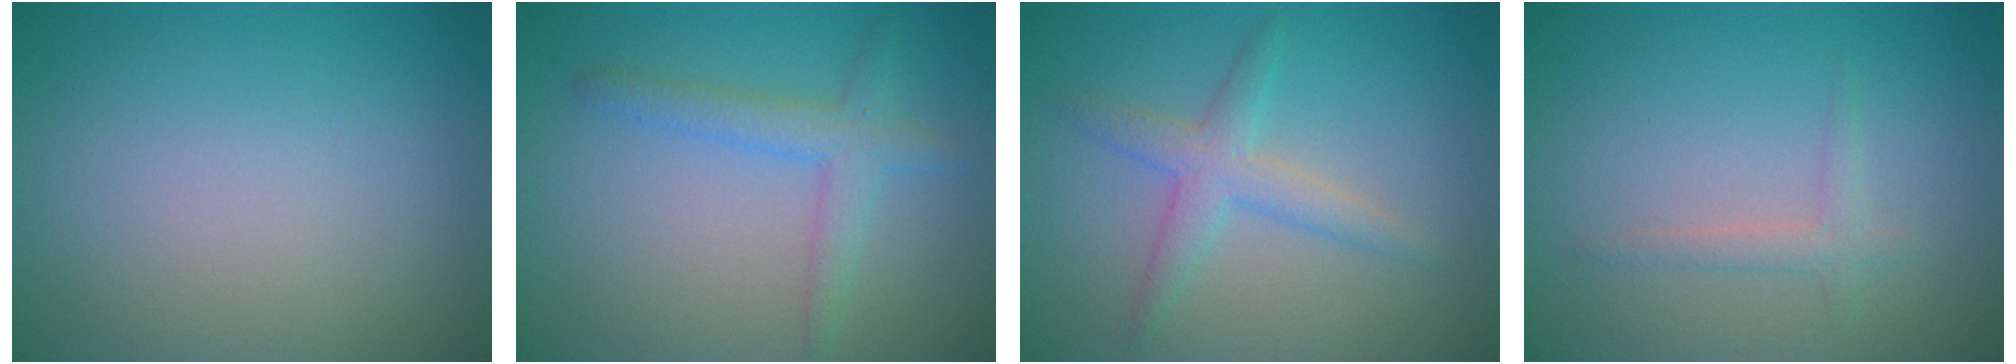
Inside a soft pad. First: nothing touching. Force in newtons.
{"total": 2.9, "press": 2.9, "slide": 0.1}
{"total": 3.0, "press": 3.0, "slide": 0.2}
{"total": 1.3, "press": 1.3, "slide": 0.0}